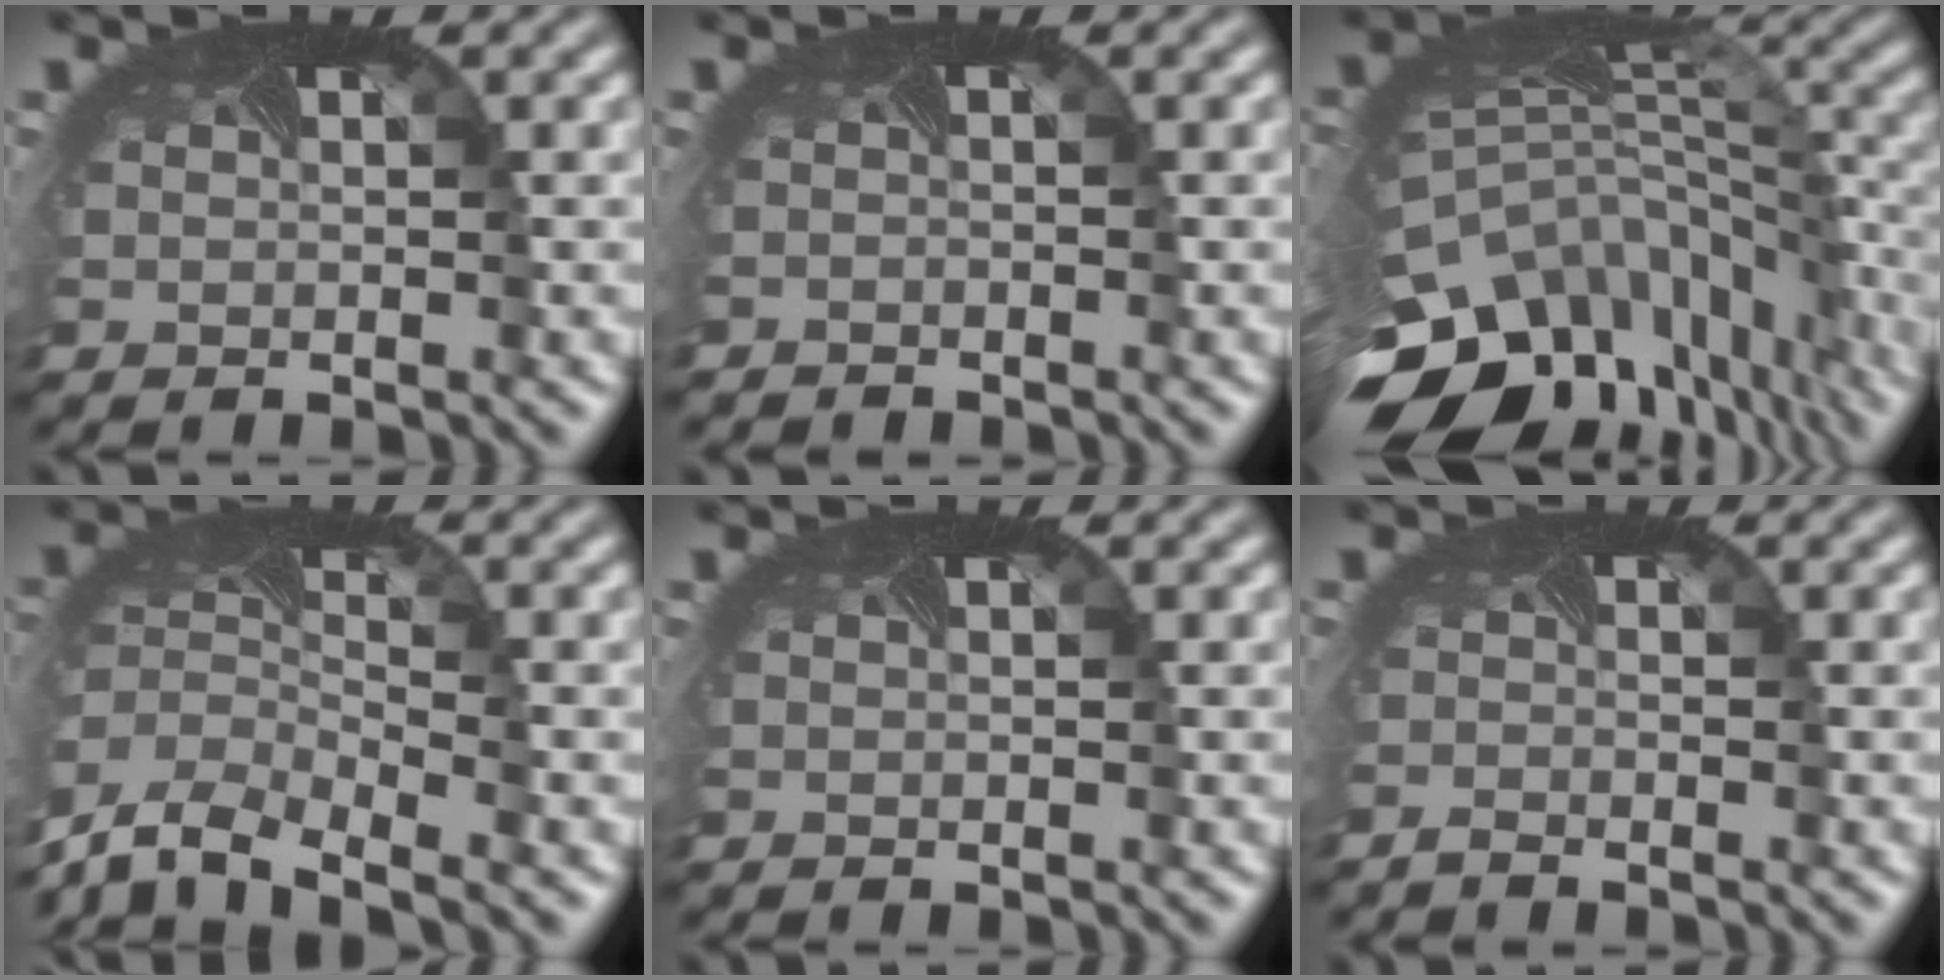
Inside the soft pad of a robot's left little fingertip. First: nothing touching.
{"total": 1.1, "force": [-0.9, -0.1, -0.5], "torque": [0.007, -0.011, -0.018]}
{"total": 15.2, "force": [-8.6, 8.3, 9.4], "torque": [-0.226, -0.055, -0.099]}
{"total": 7.4, "force": [-5.8, 2.8, 3.6], "torque": [-0.091, -0.026, -0.114]}
{"total": 0.0}
{"total": 1.0, "force": [-1.0, -0.3, -0.2], "torque": [-0.002, -0.007, -0.019]}